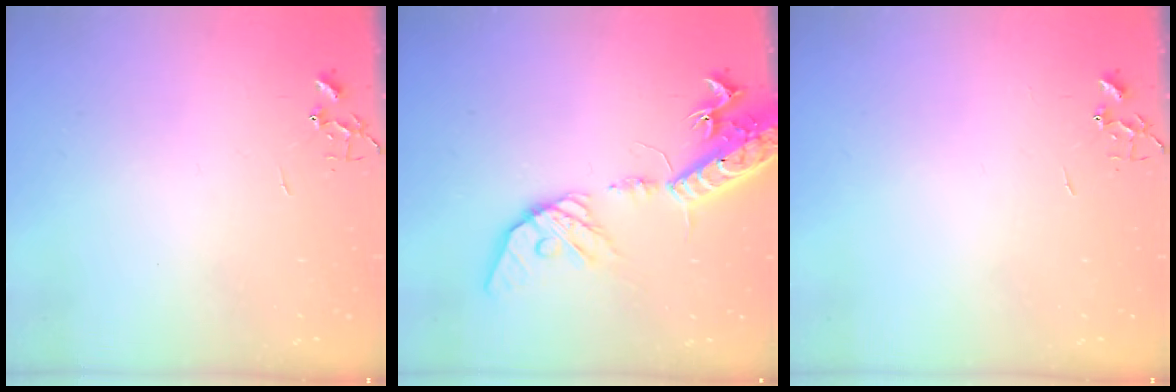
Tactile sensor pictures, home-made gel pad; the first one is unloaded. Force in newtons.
{"total": 18.0, "press": 17.7, "slide": 3.3}
{"total": 0.0}